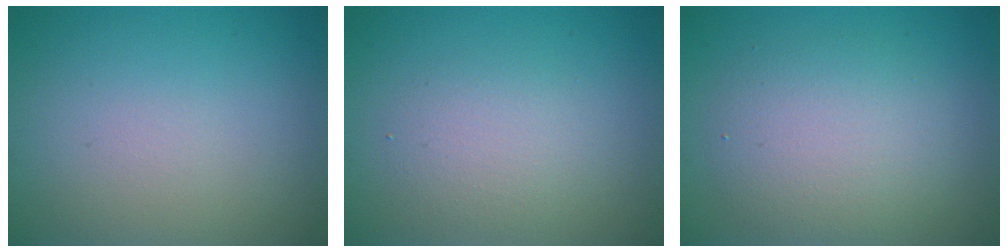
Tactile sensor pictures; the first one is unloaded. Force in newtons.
{"total": 2.4, "press": 2.4, "slide": 0.0}
{"total": 4.6, "press": 4.6, "slide": 0.1}